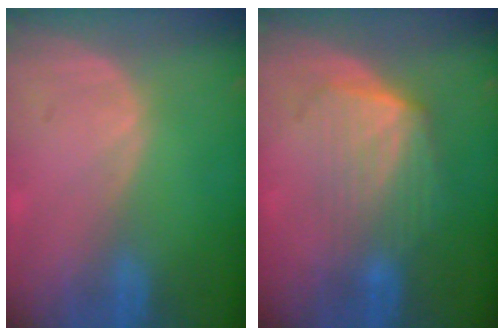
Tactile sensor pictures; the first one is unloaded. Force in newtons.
{"total": 7.3, "press": 6.6, "slide": 3.2}